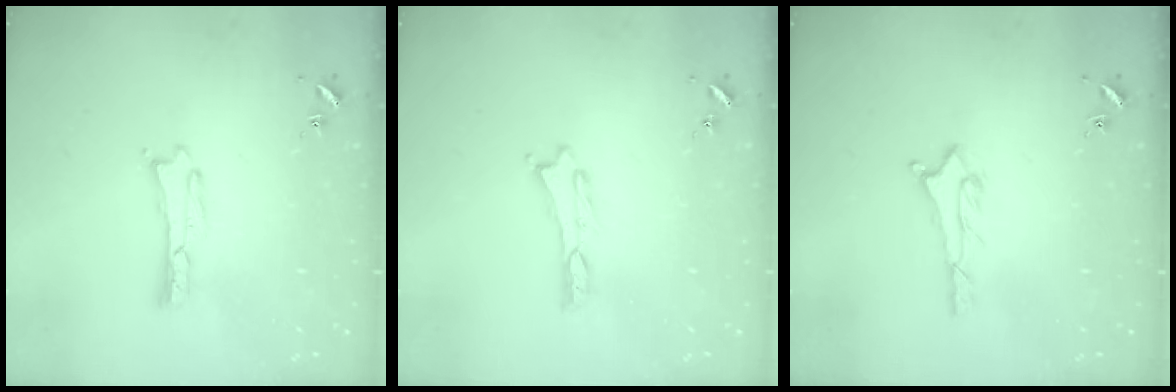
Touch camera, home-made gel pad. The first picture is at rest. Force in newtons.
{"total": 0.0}
{"total": 2.0, "press": 2.0, "slide": 0.2}